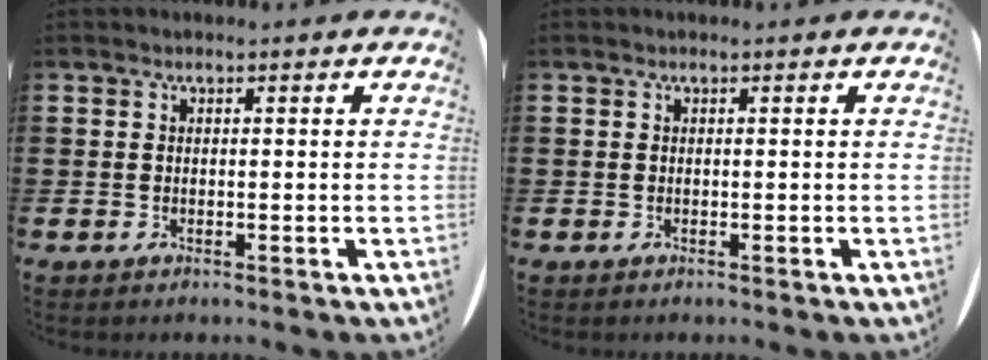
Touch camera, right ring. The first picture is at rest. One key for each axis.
{"total": 0.0}